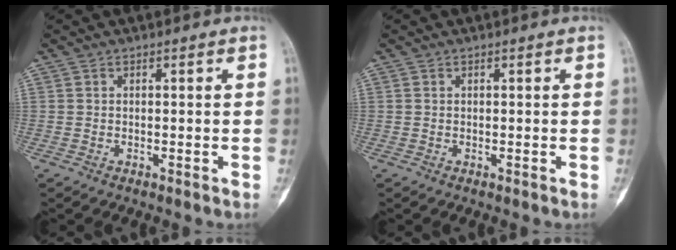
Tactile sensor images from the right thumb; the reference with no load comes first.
{"total": 0.0}